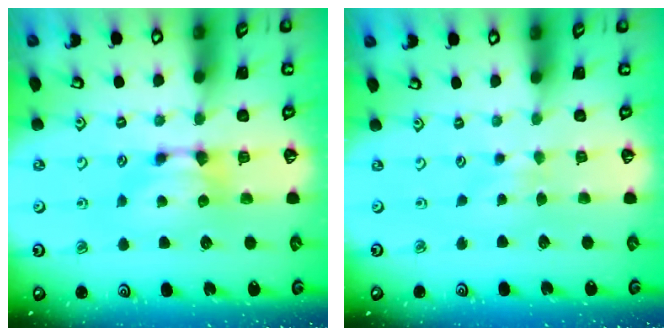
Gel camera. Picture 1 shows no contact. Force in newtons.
{"total": 2.6, "press": 2.5, "slide": 0.3}